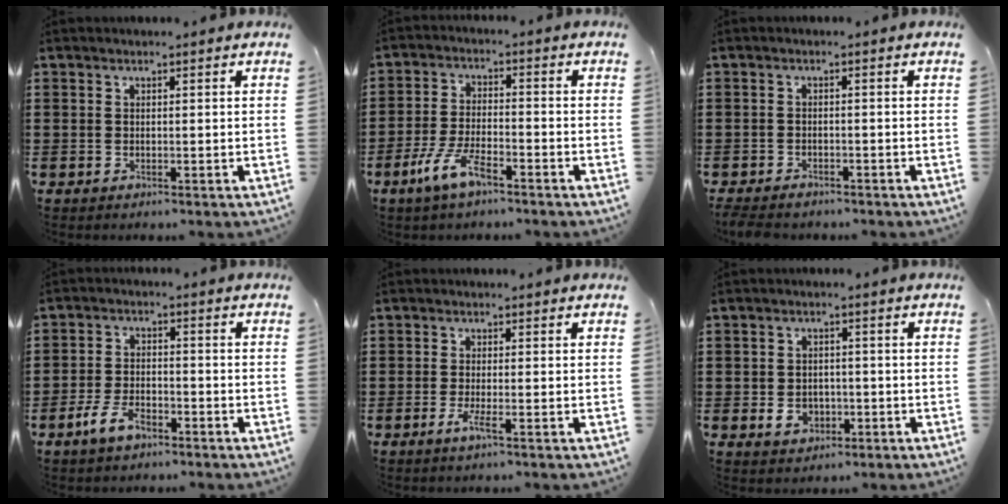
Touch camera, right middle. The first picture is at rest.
{"total": 6.5, "force": [-4.0, 1.6, 4.9], "torque": [-0.116, -0.008, -0.079]}
{"total": 1.5, "force": [-1.4, 0.4, 0.3], "torque": [-0.010, 0.001, -0.029]}
{"total": 4.8, "force": [-3.0, 1.9, 3.2], "torque": [-0.071, 0.004, -0.061]}
{"total": 2.4, "force": [-1.0, 0.1, 2.1], "torque": [-0.051, -0.010, -0.023]}
{"total": 3.0, "force": [-0.9, 2.3, 1.8], "torque": [-0.028, -0.001, -0.020]}